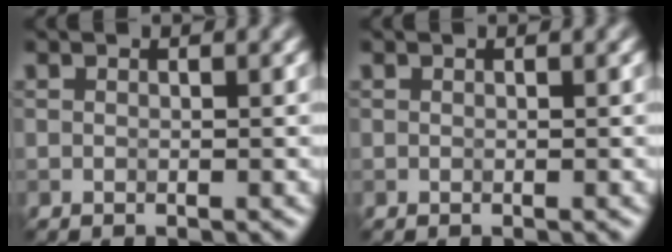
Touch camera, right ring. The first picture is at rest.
{"total": 0.0}